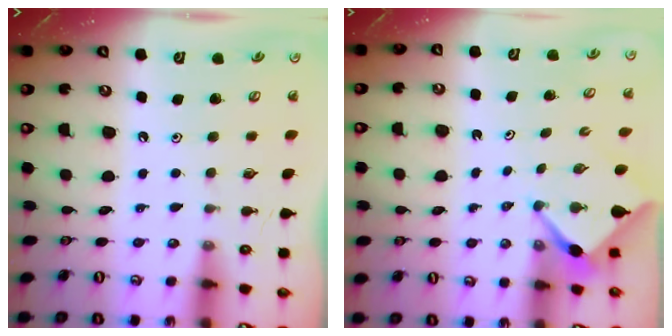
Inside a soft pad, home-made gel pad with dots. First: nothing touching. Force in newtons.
{"total": 2.5, "press": 2.4, "slide": 0.3}